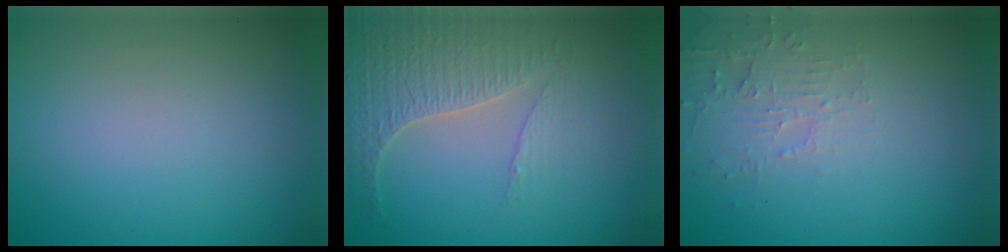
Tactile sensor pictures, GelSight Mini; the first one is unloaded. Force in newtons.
{"total": 3.4, "press": 3.4, "slide": 0.5}
{"total": 2.8, "press": 2.7, "slide": 0.6}